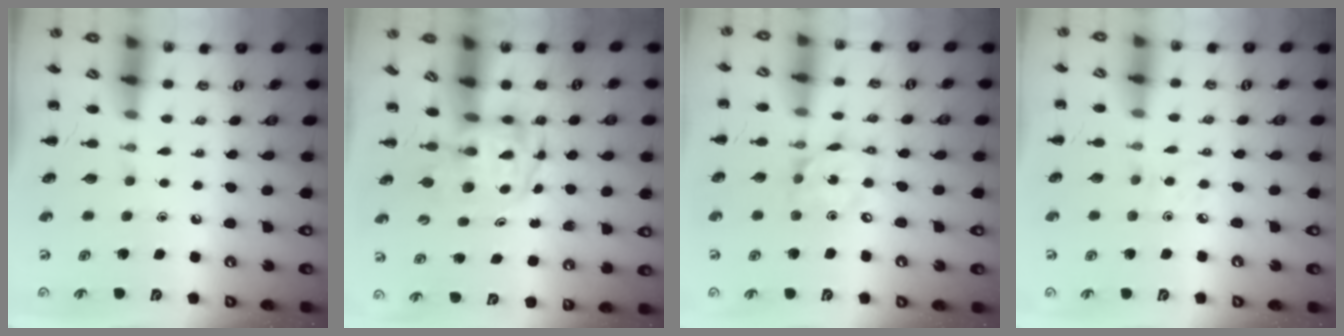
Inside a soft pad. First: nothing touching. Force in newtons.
{"total": 3.9, "press": 3.9, "slide": 0.6}
{"total": 8.6, "press": 8.4, "slide": 1.9}
{"total": 2.8, "press": 2.7, "slide": 1.0}